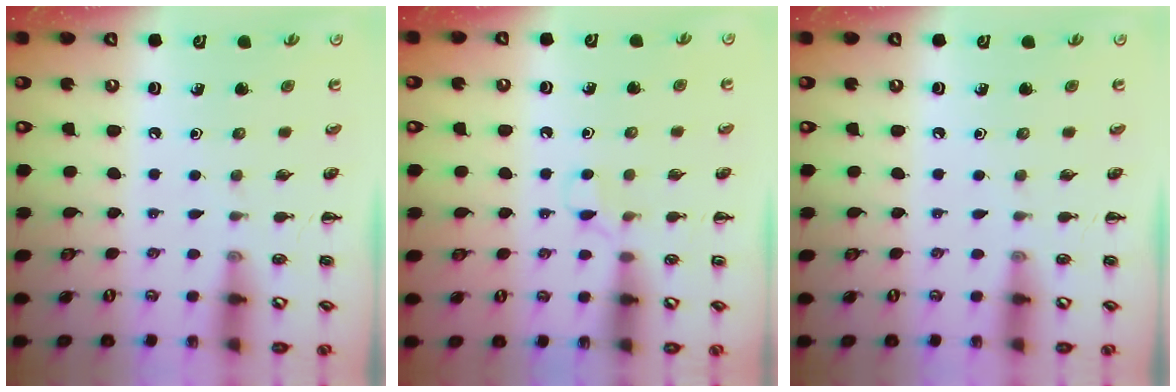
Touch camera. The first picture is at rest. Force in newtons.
{"total": 3.5, "press": 3.3, "slide": 1.1}
{"total": 0.0}